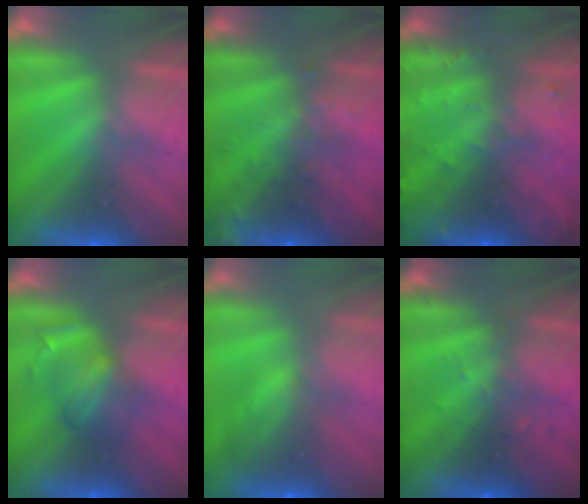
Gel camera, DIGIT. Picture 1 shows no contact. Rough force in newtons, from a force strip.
{"total": 9.0}
{"total": 8.5}
{"total": 2.4}
{"total": 8.5}
{"total": 2.9}